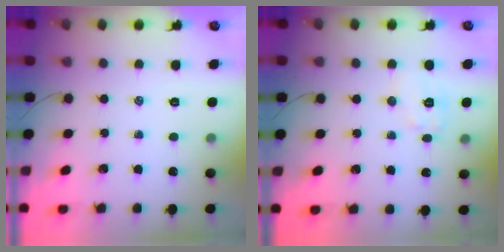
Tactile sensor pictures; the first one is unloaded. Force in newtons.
{"total": 6.5, "press": 6.4, "slide": 0.6}